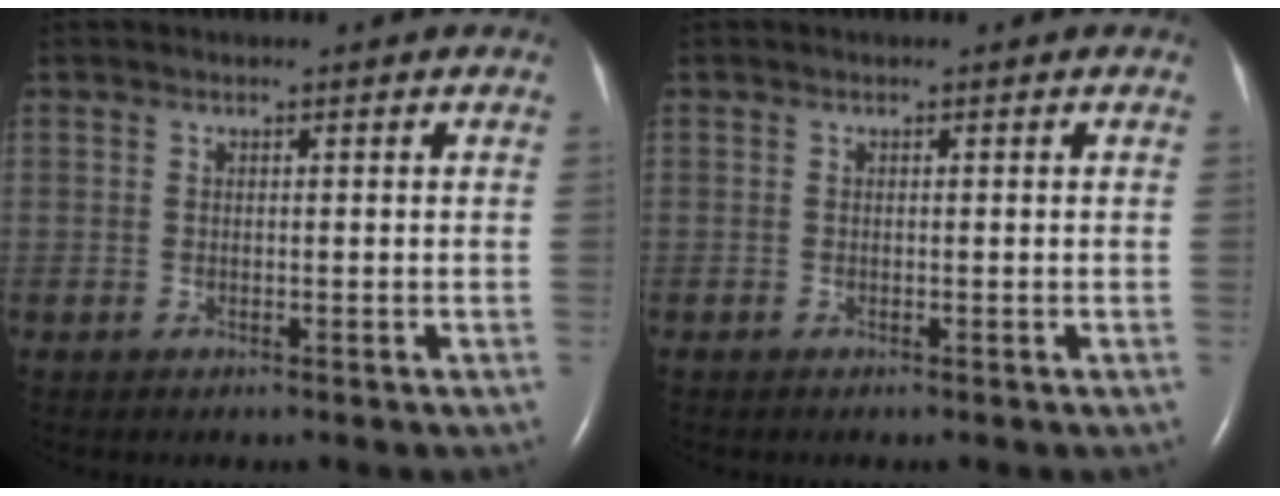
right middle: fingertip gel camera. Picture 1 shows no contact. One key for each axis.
{"total": 0.0}